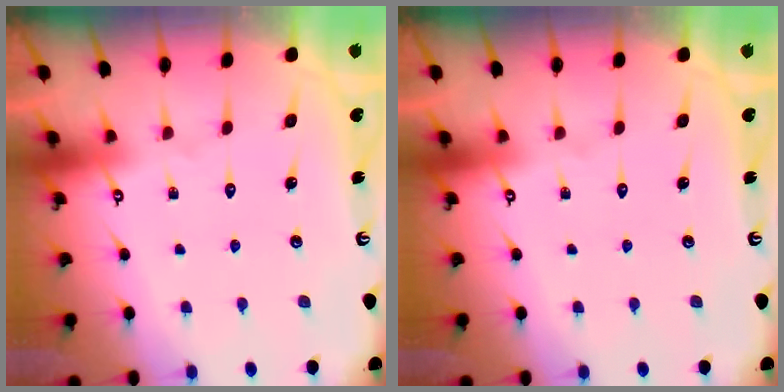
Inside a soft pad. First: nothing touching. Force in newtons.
{"total": 0.0}